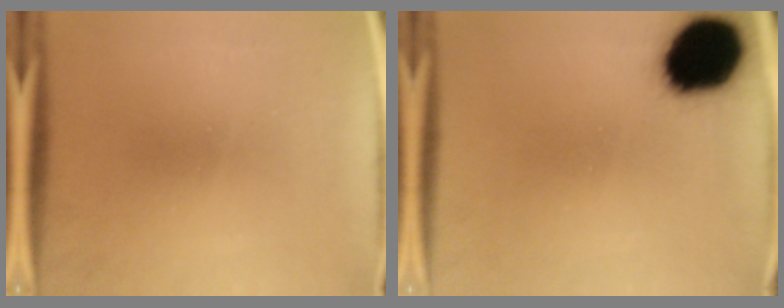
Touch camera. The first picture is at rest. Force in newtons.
{"total": 18.7}